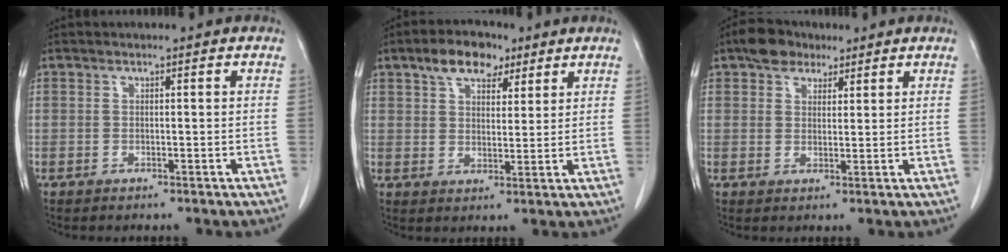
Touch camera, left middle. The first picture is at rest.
{"total": 7.5, "force": [4.7, 3.9, 4.2], "torque": [-0.069, 0.018, 0.081]}
{"total": 4.8, "force": [3.3, 3.0, 1.8], "torque": [-0.034, 0.015, 0.060]}